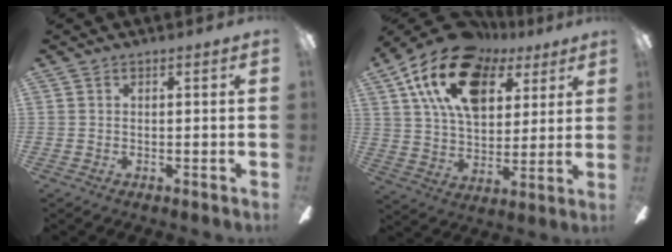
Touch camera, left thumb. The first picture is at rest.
{"total": 20.0, "force": [10.5, 12.1, 12.1], "torque": [-0.227, -0.032, 0.190]}